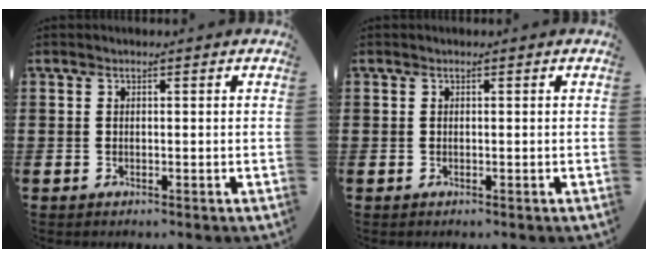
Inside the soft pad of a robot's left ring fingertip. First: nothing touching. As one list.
[{"total": 0.0}]